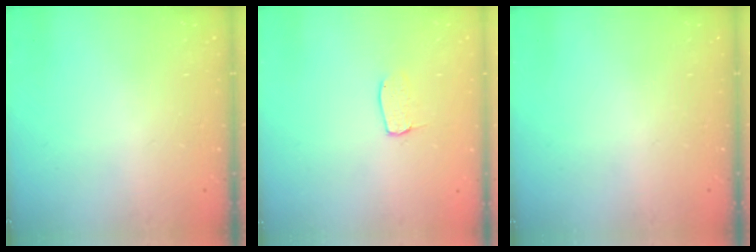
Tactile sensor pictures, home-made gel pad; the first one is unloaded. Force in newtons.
{"total": 3.9, "press": 3.9, "slide": 0.2}
{"total": 0.0}